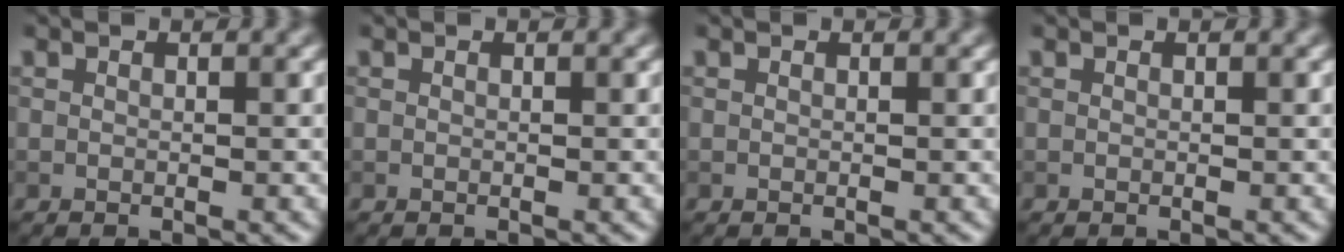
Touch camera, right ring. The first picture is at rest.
{"total": 0.0}
{"total": 0.0}
{"total": 0.0}